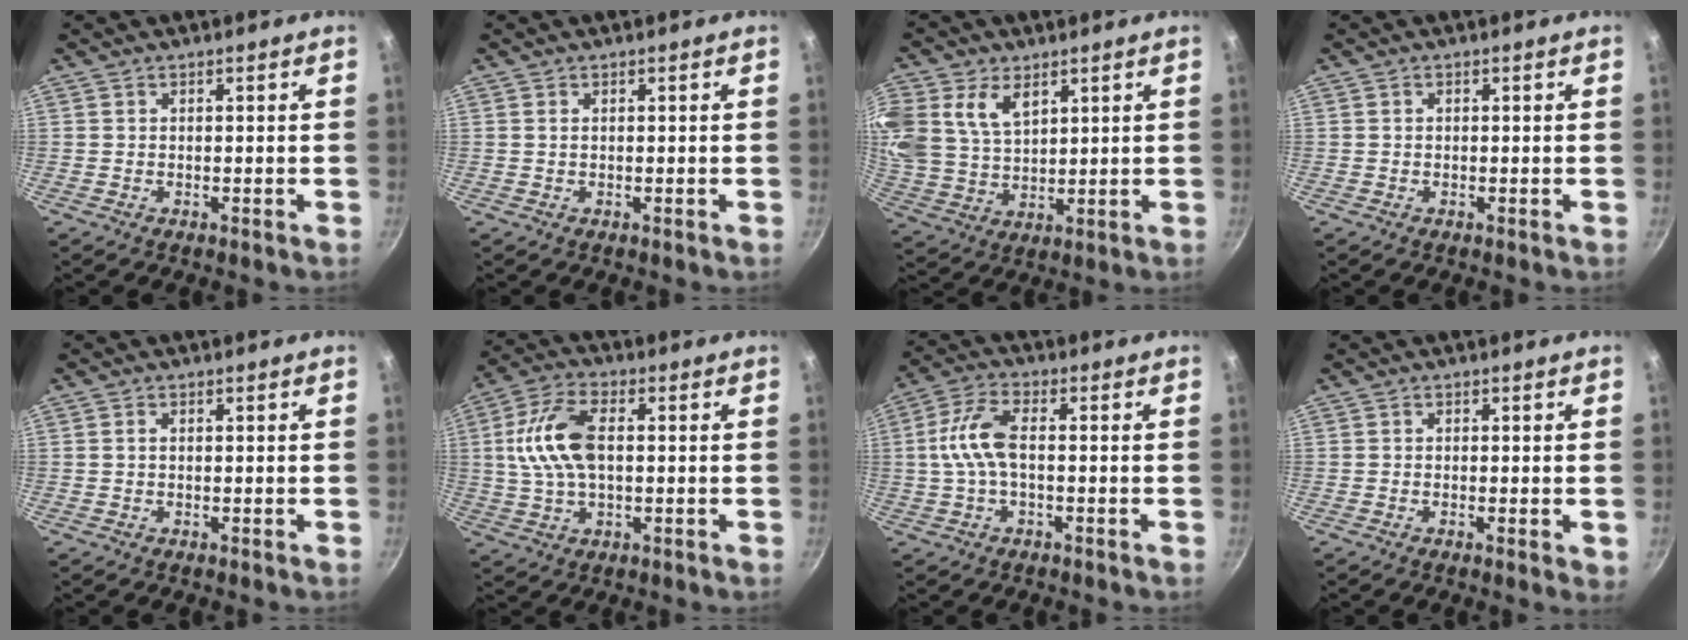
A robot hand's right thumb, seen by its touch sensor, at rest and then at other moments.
{"total": 0.6, "force": [0.2, 0.3, 0.4], "torque": [-0.008, 0.001, 0.004]}
{"total": 14.0, "force": [6.0, 9.4, 8.4], "torque": [-0.183, -0.005, 0.125]}
{"total": 0.6, "force": [0.1, 0.5, 0.3], "torque": [-0.003, 0.004, 0.002]}
{"total": 0.7, "force": [0.1, 0.5, 0.5], "torque": [-0.010, 0.003, 0.001]}
{"total": 12.0, "force": [1.2, 6.6, 10.0], "torque": [-0.195, 0.021, 0.013]}
{"total": 10.0, "force": [0.0, 5.1, 8.6], "torque": [-0.180, 0.027, -0.010]}
{"total": 2.1, "force": [-0.4, 0.5, 2.0], "torque": [-0.030, -0.006, -0.008]}